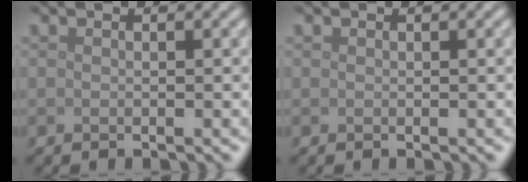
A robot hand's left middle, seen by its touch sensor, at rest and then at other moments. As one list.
[{"total": 0.0}]